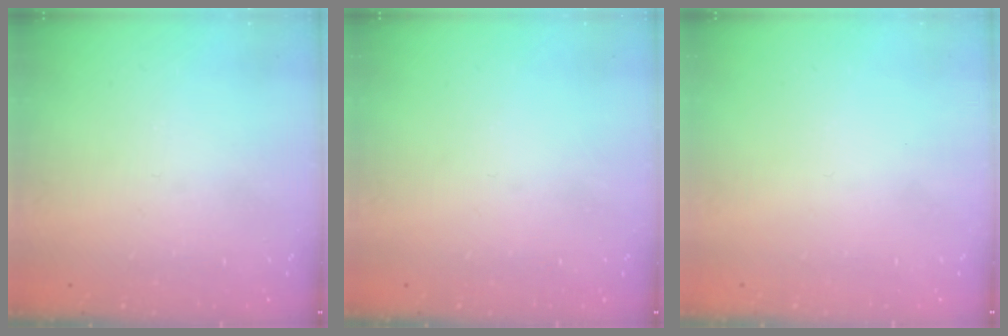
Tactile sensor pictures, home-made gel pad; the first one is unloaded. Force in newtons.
{"total": 0.0}
{"total": 1.7, "press": 1.7, "slide": 0.1}